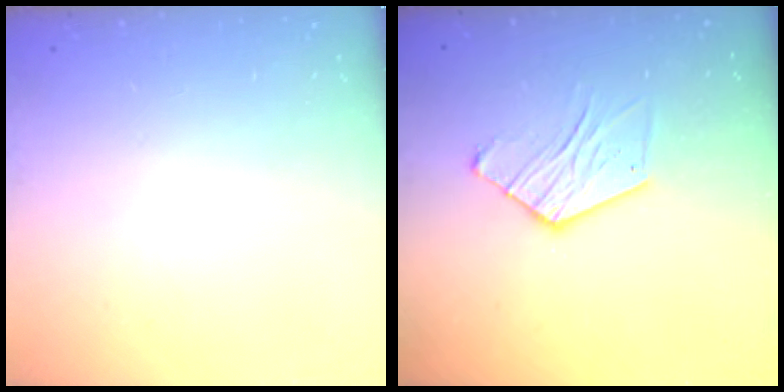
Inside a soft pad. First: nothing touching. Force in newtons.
{"total": 8.8, "press": 8.8, "slide": 0.3}